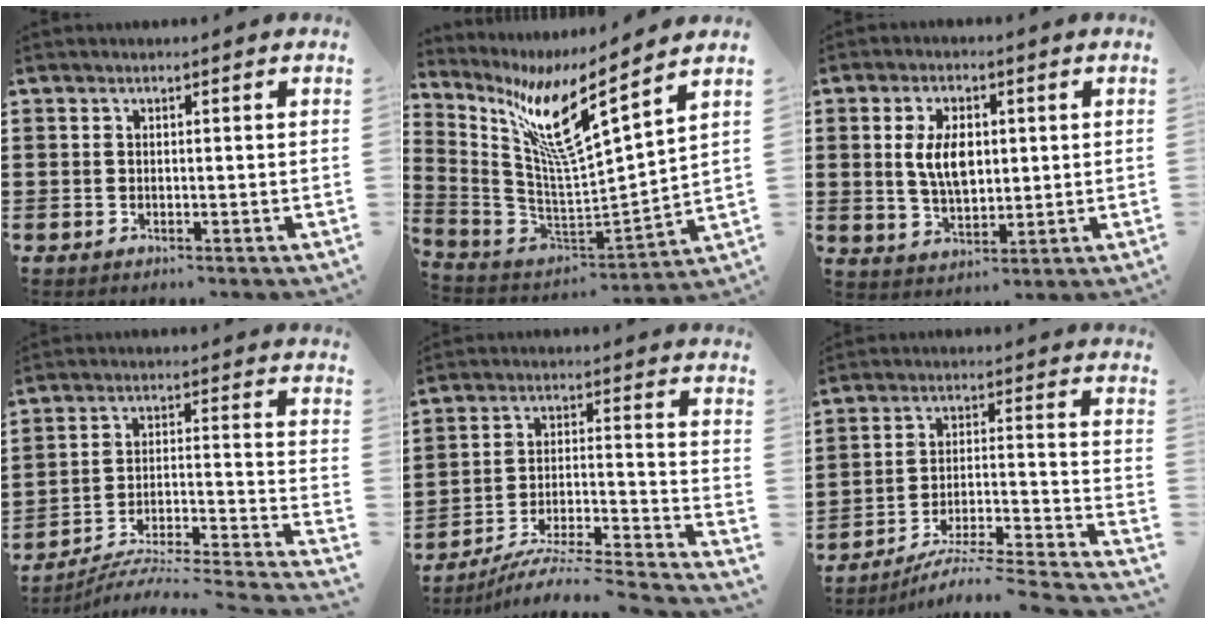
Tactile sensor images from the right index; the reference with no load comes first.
{"total": 11.0, "force": [6.9, 0.7, 8.5], "torque": [-0.190, -0.043, 0.109]}
{"total": 6.4, "force": [0.8, 3.5, 5.3], "torque": [-0.109, 0.006, 0.009]}
{"total": 4.6, "force": [-4.1, 0.3, 2.1], "torque": [-0.039, -0.019, -0.086]}
{"total": 6.2, "force": [-5.6, 0.2, 2.6], "torque": [-0.044, -0.013, -0.113]}
{"total": 5.2, "force": [-4.5, 0.2, 2.7], "torque": [-0.046, -0.015, -0.091]}